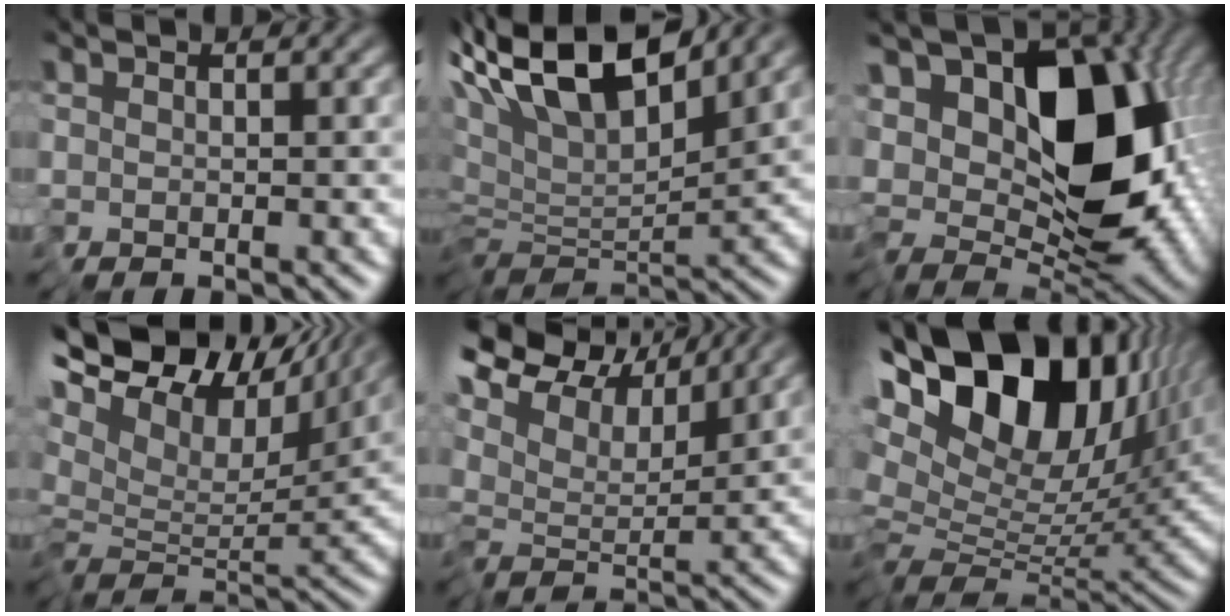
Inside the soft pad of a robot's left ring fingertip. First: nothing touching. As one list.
[{"total": 12.1, "force": [6.9, 3.4, 9.3], "torque": [-0.201, 0.028, 0.123]}, {"total": 15.2, "force": [3.4, 8.7, 12.0], "torque": [-0.179, 0.020, 0.055]}, {"total": 12.8, "force": [8.6, 5.4, 7.7], "torque": [-0.174, 0.038, 0.138]}, {"total": 8.7, "force": [6.2, 4.4, 4.3], "torque": [-0.121, 0.019, 0.092]}, {"total": 18.3, "force": [9.2, 9.7, 12.5], "torque": [-0.236, 0.049, 0.158]}]